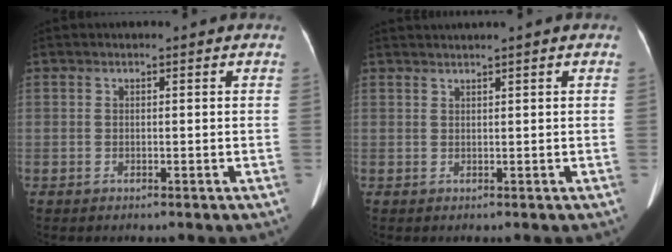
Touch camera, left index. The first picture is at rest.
{"total": 1.8, "force": [1.5, -0.7, 0.8], "torque": [-0.014, 0.012, 0.035]}